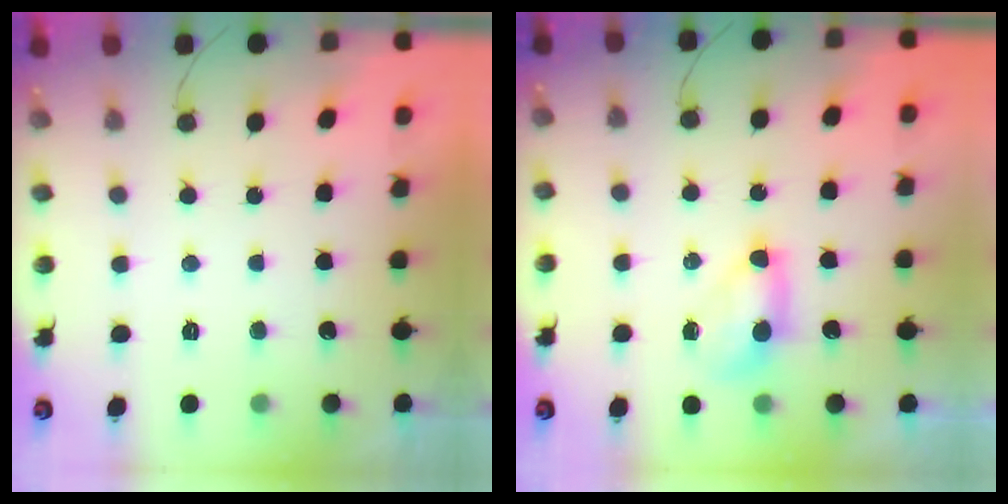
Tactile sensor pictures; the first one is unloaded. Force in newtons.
{"total": 7.0, "press": 6.9, "slide": 1.1}